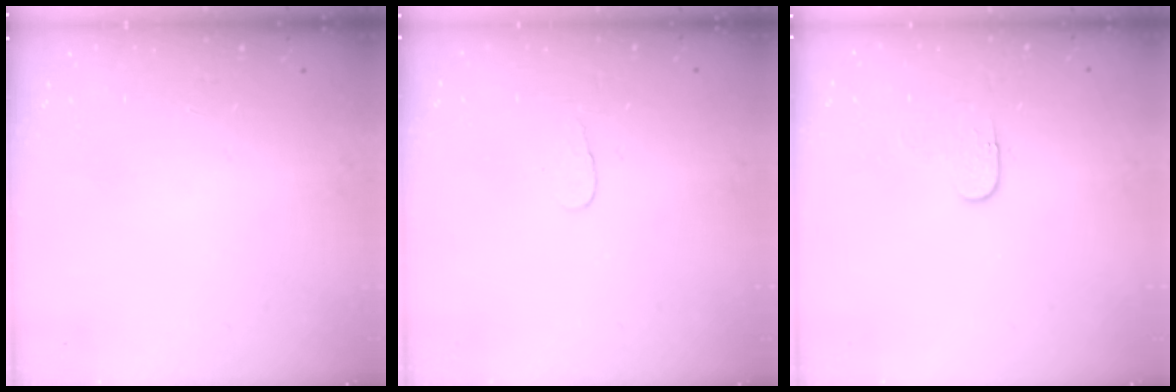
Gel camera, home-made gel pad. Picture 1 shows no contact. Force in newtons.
{"total": 3.9, "press": 3.9, "slide": 0.4}
{"total": 4.2, "press": 4.2, "slide": 0.5}